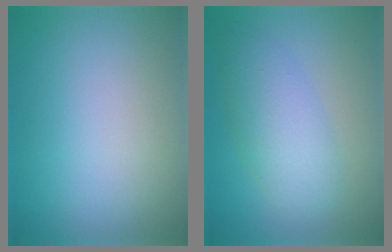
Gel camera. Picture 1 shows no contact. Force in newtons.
{"total": 4.4, "press": 4.4, "slide": 0.1}